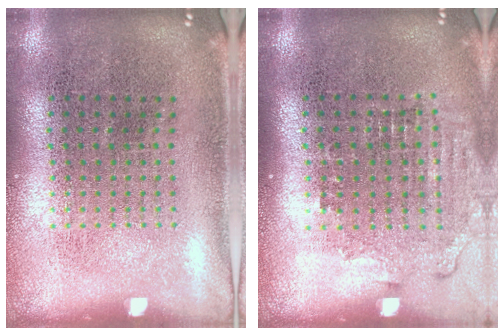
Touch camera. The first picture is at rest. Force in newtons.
{"total": 1.4, "press": 1.2, "slide": 0.6}